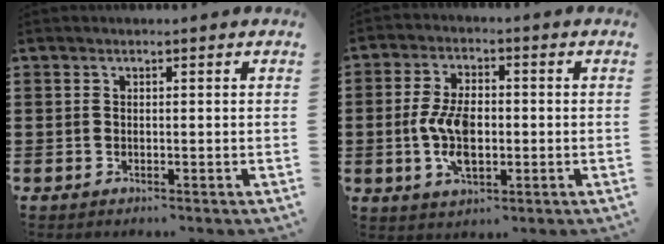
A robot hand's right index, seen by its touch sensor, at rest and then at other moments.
{"total": 7.5, "force": [-0.8, 3.9, 6.4], "torque": [-0.135, -0.004, -0.020]}